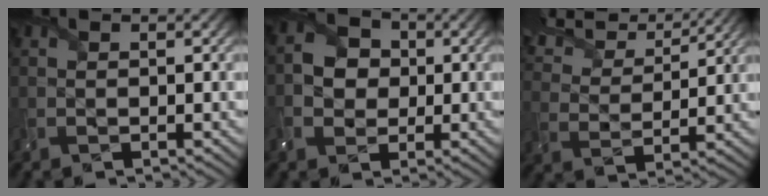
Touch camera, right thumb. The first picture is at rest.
{"total": 5.1, "force": [-0.1, 4.4, 2.5], "torque": [-0.055, 0.003, -0.007]}
{"total": 11.6, "force": [9.5, 3.6, 5.7], "torque": [-0.161, 0.024, 0.155]}